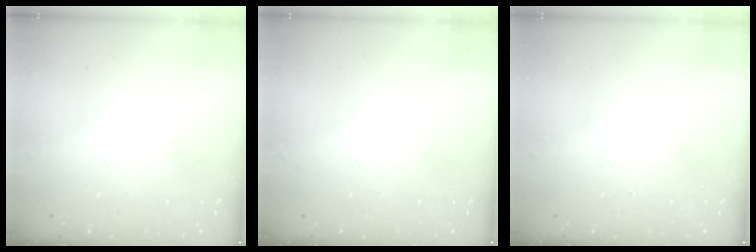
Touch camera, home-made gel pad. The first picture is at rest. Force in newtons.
{"total": 0.0}
{"total": 0.0}